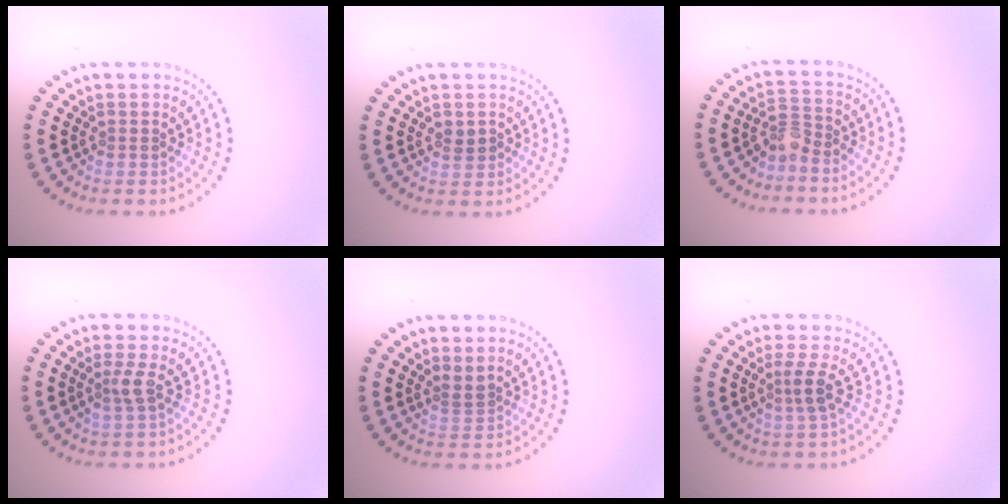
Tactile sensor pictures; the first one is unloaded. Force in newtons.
{"total": 1.2, "press": 1.2, "slide": 0.3}
{"total": 2.1, "press": 1.5, "slide": 1.5}
{"total": 1.6, "press": 1.2, "slide": 1.1}
{"total": 1.2, "press": 0.7, "slide": 0.9}
{"total": 2.0, "press": 1.4, "slide": 1.3}